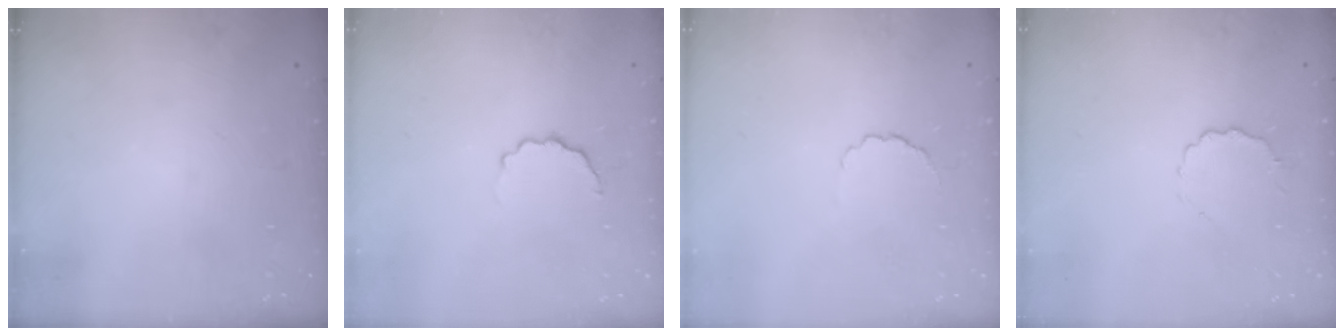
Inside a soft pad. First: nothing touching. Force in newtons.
{"total": 3.7, "press": 3.5, "slide": 1.1}
{"total": 2.9, "press": 2.7, "slide": 1.0}
{"total": 4.1, "press": 4.0, "slide": 0.9}